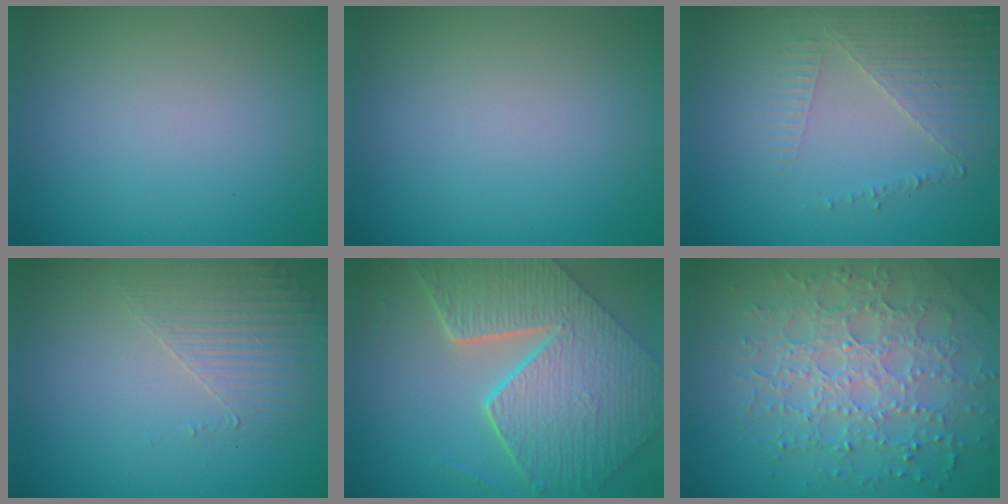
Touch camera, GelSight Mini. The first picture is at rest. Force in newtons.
{"total": 0.0}
{"total": 3.7, "press": 3.1, "slide": 2.0}
{"total": 1.8, "press": 1.2, "slide": 1.3}
{"total": 9.2, "press": 6.7, "slide": 6.3}
{"total": 7.2, "press": 5.2, "slide": 5.0}